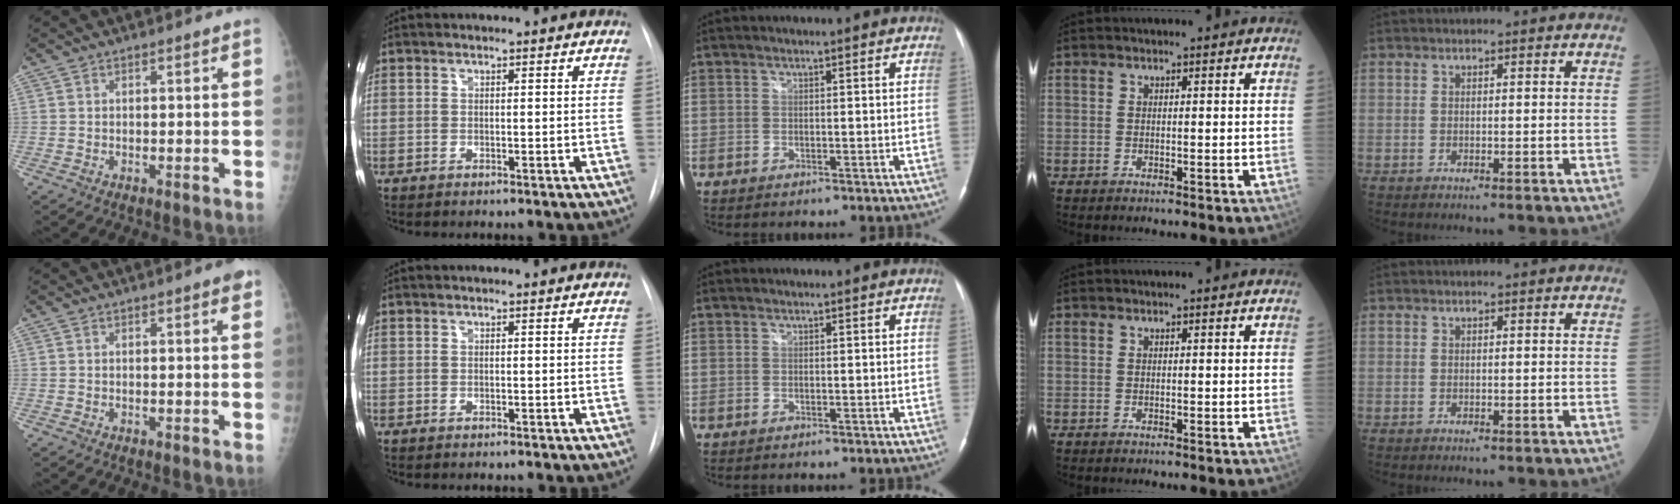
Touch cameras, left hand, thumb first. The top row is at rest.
{"thumb": {"total": 1.9, "force": [1.0, 0.3, 1.6], "torque": [-0.020, -0.001, 0.010]}}